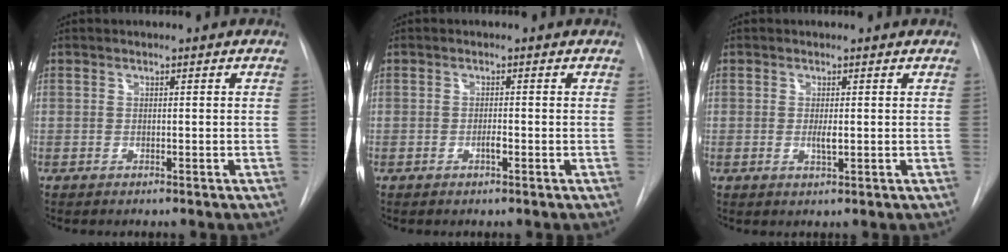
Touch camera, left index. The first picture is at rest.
{"total": 1.4, "force": [-1.2, 0.1, 0.7], "torque": [-0.011, -0.005, -0.021]}
{"total": 1.6, "force": [-0.6, 0.3, 1.5], "torque": [-0.027, -0.008, -0.010]}